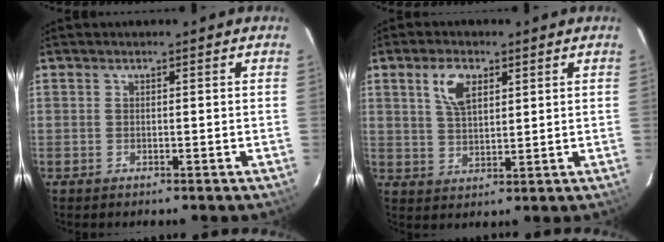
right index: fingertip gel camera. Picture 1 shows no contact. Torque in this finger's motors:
{"motor_torque": [0.13, 0.08, 0.13, 0.08]}